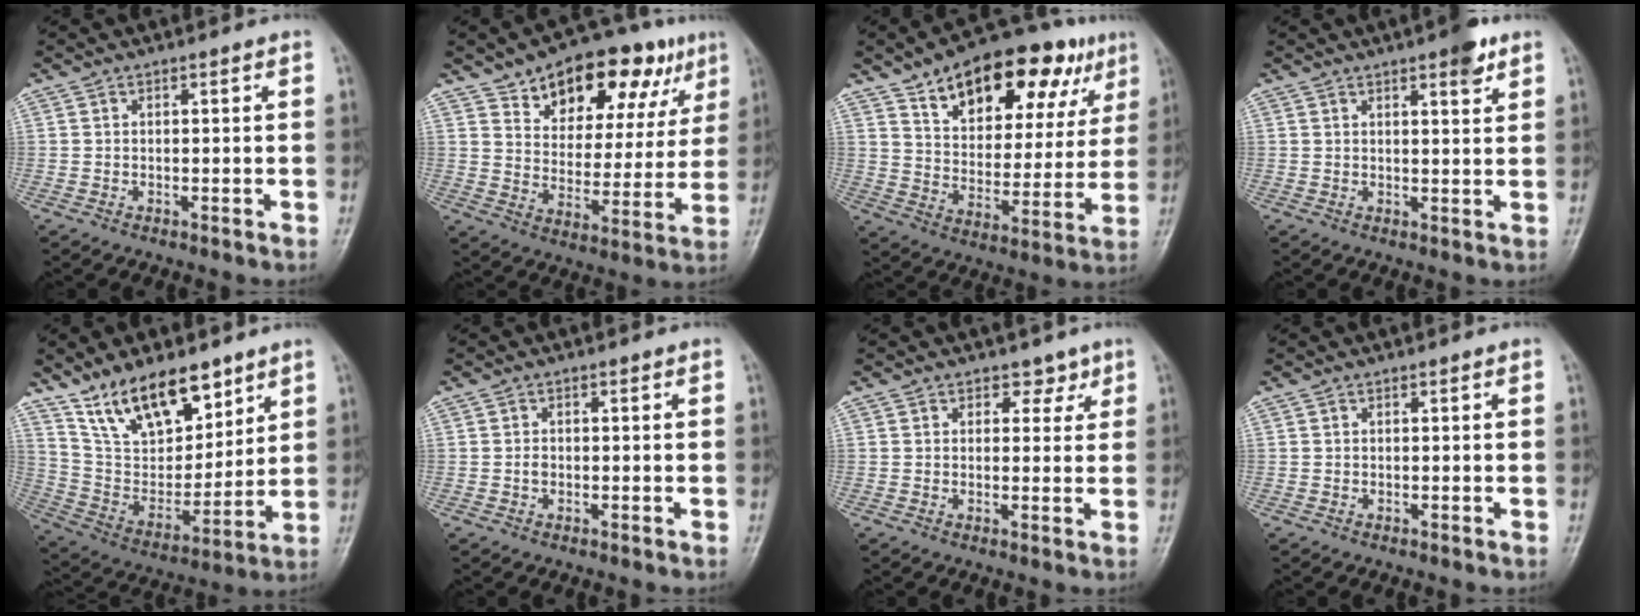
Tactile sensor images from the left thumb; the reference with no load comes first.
{"total": 19.8, "force": [11.4, 10.4, 12.4], "torque": [-0.127, -0.025, 0.174]}
{"total": 23.2, "force": [13.1, 11.6, 15.3], "torque": [-0.181, -0.018, 0.202]}
{"total": 4.5, "force": [2.8, 1.1, 3.3], "torque": [-0.039, -0.013, 0.036]}
{"total": 17.4, "force": [11.8, 8.4, 9.6], "torque": [-0.114, -0.062, 0.228]}
{"total": 1.0, "force": [-0.3, 0.8, 0.6], "torque": [-0.008, 0.002, -0.006]}
{"total": 3.0, "force": [1.9, 2.2, 0.8], "torque": [0.015, -0.009, 0.022]}
{"total": 0.0}